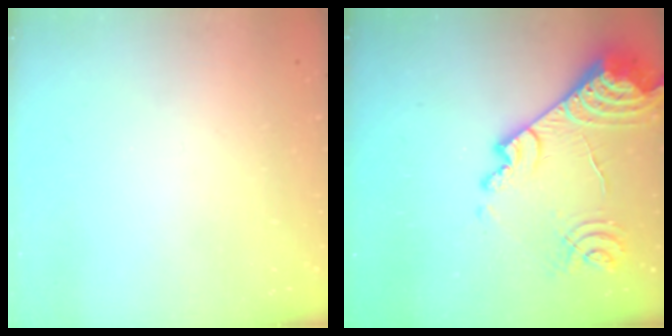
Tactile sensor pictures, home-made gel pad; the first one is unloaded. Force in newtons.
{"total": 23.4, "press": 23.2, "slide": 2.6}